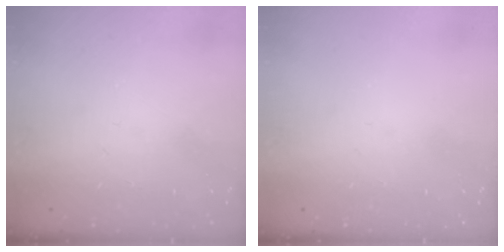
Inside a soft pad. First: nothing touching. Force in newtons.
{"total": 0.0}